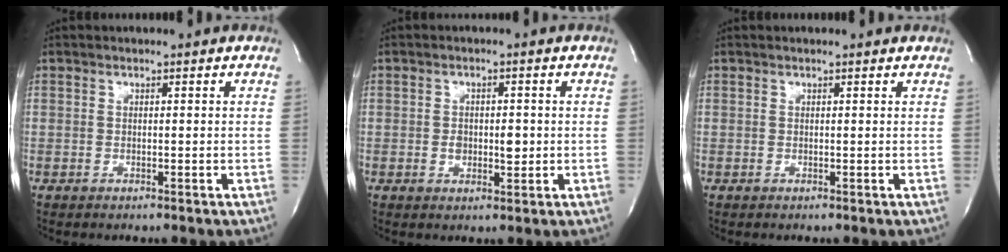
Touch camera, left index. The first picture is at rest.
{"total": 3.4, "force": [-0.3, 2.0, 2.7], "torque": [-0.041, 0.000, 0.002]}
{"total": 1.4, "force": [1.4, 0.1, 0.4], "torque": [-0.014, 0.011, 0.014]}